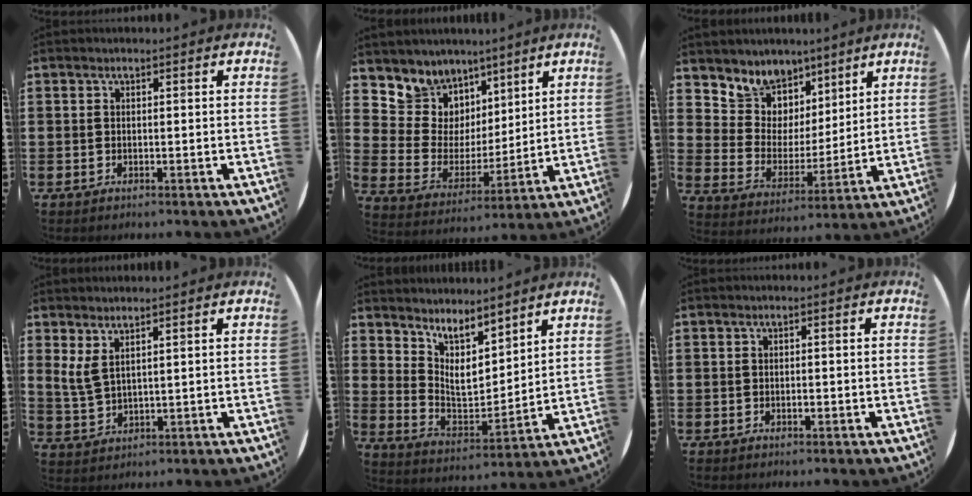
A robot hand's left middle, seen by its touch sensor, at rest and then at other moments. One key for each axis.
{"total": 7.5, "fx": 5.6, "fy": 5.0, "fz": -0.1, "tx": -0.054, "ty": -0.057, "tz": 0.105}
{"total": 7.4, "fx": 5.9, "fy": 4.4, "fz": -0.5, "tx": -0.044, "ty": -0.053, "tz": 0.111}
{"total": 3.0, "fx": 2.1, "fy": 0.9, "fz": 1.9, "tx": -0.044, "ty": 0.002, "tz": 0.040}
{"total": 6.6, "fx": 5.4, "fy": 2.4, "fz": 3.0, "tx": -0.080, "ty": -0.031, "tz": 0.099}
{"total": 0.5, "fx": -0.3, "fy": 0.2, "fz": 0.4, "tx": -0.008, "ty": -0.001, "tz": -0.005}